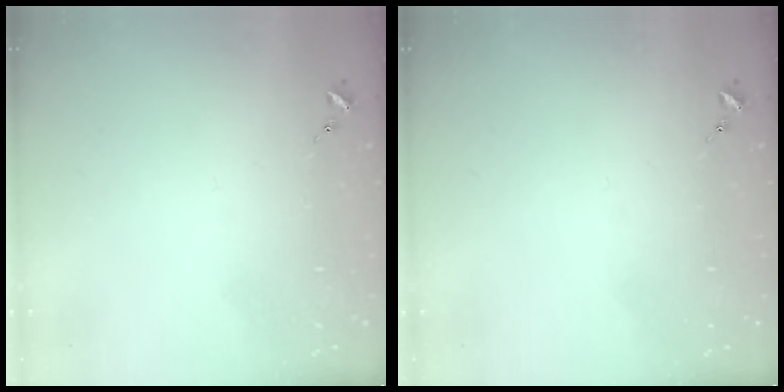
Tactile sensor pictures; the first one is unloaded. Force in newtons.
{"total": 0.0}